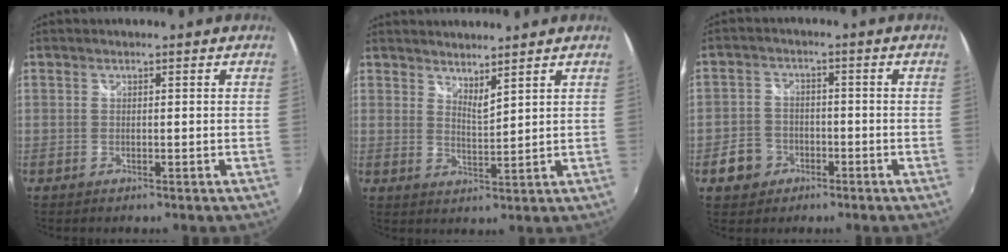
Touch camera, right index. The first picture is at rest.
{"total": 3.8, "force": [3.4, 0.2, 1.5], "torque": [-0.025, -0.004, 0.054]}
{"total": 6.1, "force": [-2.9, 5.2, 1.3], "torque": [-0.039, 0.016, -0.046]}